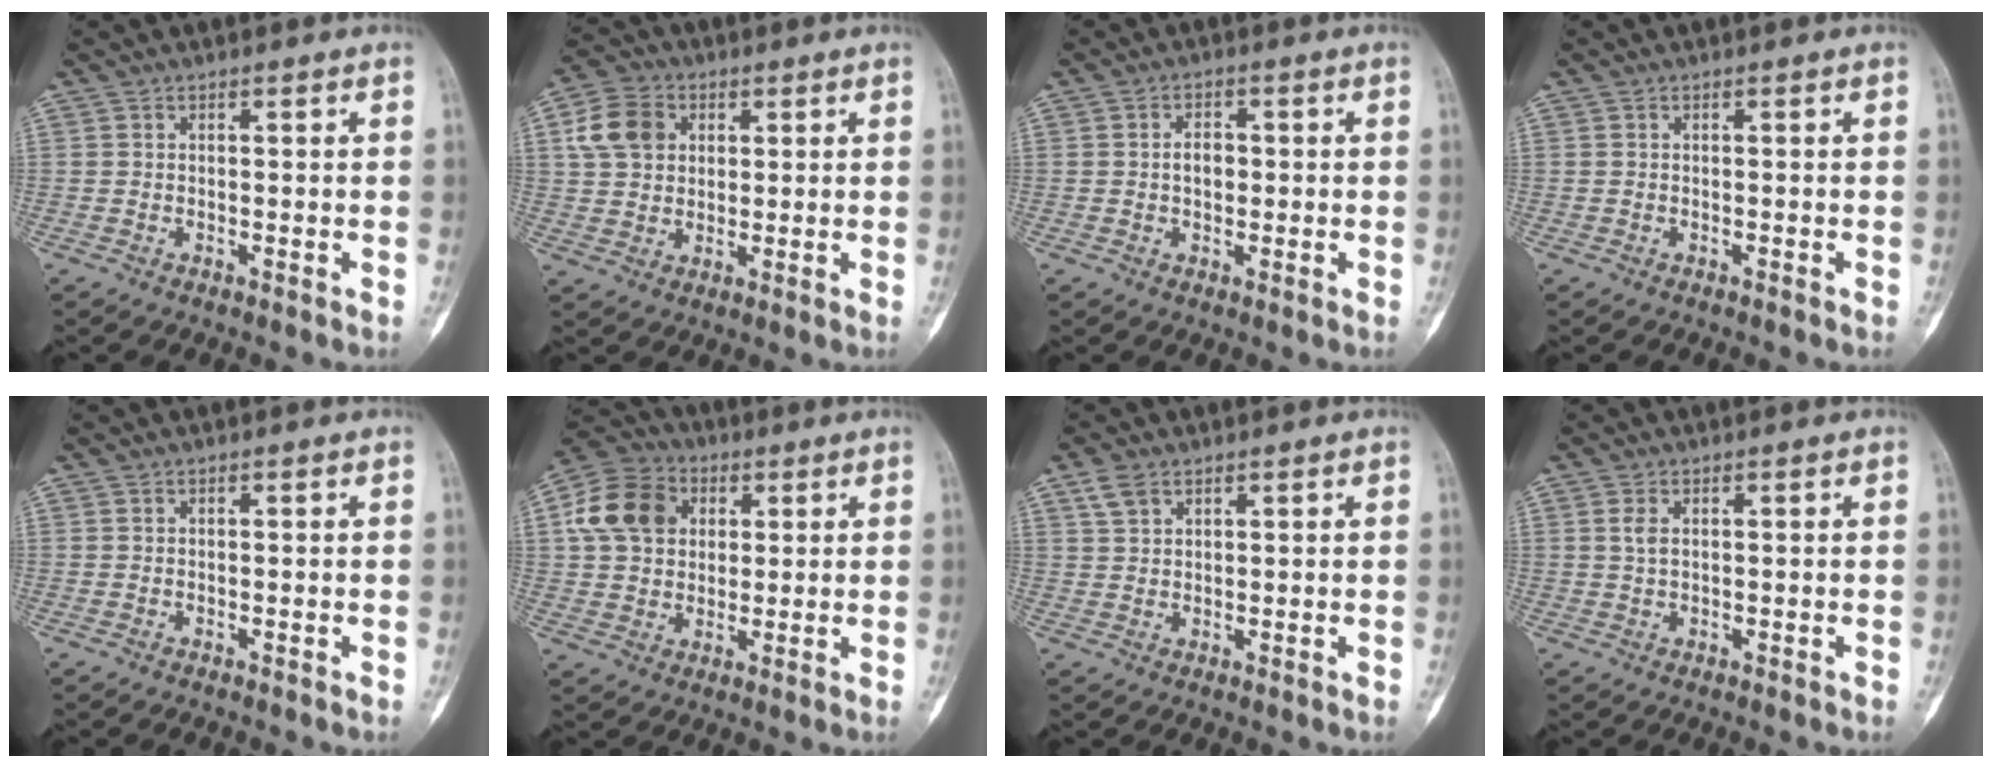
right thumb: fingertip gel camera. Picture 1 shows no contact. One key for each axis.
{"total": 9.0, "fx": 2.6, "fy": 7.2, "fz": 4.9, "tx": -0.075, "ty": 0.005, "tz": 0.044}
{"total": 3.3, "fx": 0.0, "fy": 2.3, "fz": 2.4, "tx": -0.032, "ty": 0.007, "tz": -0.003}
{"total": 0.0}
{"total": 0.0}
{"total": 13.0, "fx": 3.2, "fy": 10.3, "fz": 7.2, "tx": -0.115, "ty": 0.006, "tz": 0.047}
{"total": 3.4, "fx": 2.1, "fy": 2.0, "fz": 1.8, "tx": -0.035, "ty": 0.001, "tz": 0.047}
{"total": 2.1, "fx": 0.6, "fy": 1.1, "fz": 1.6, "tx": -0.035, "ty": 0.000, "tz": 0.014}